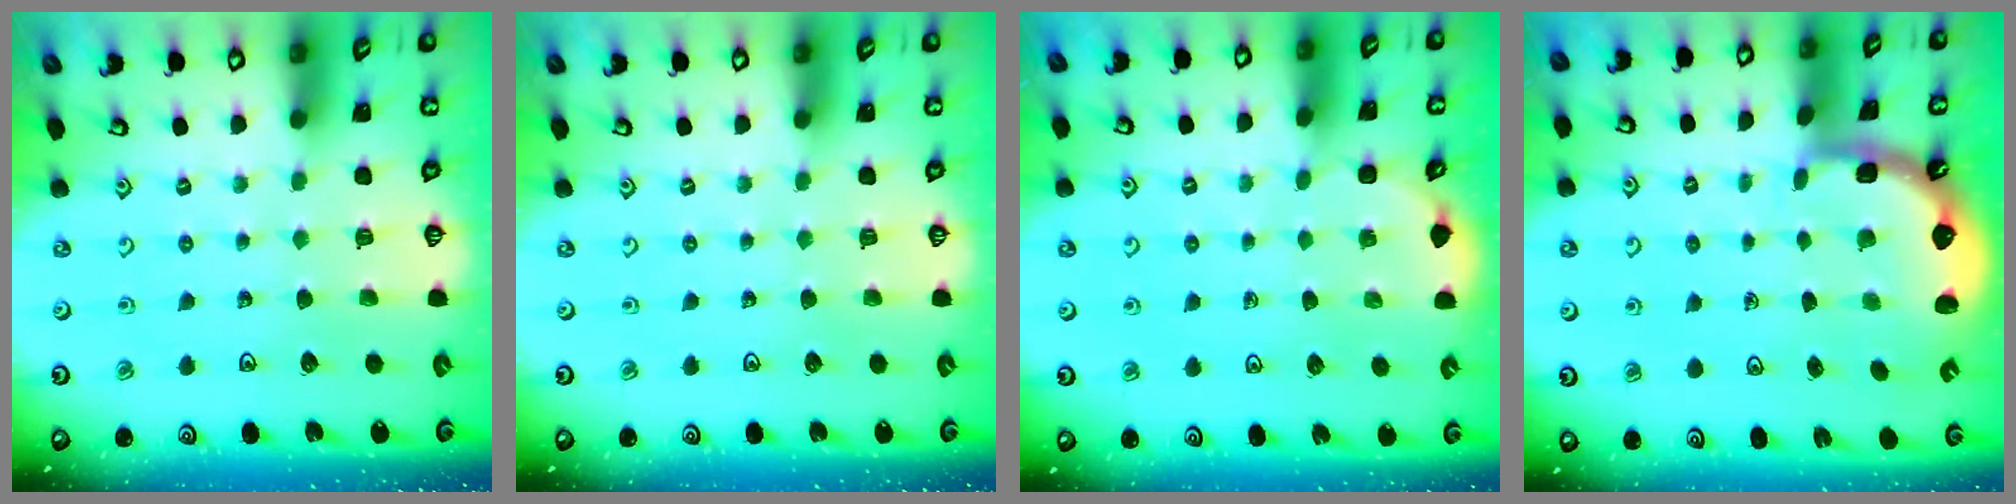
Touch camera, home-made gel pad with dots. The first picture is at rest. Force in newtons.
{"total": 0.0}
{"total": 1.7, "press": 1.6, "slide": 0.1}
{"total": 2.5, "press": 1.6, "slide": 1.9}